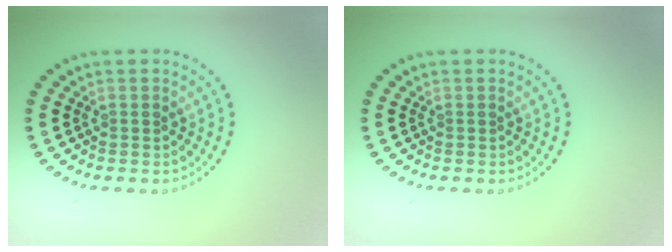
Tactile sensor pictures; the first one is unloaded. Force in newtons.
{"total": 0.0}